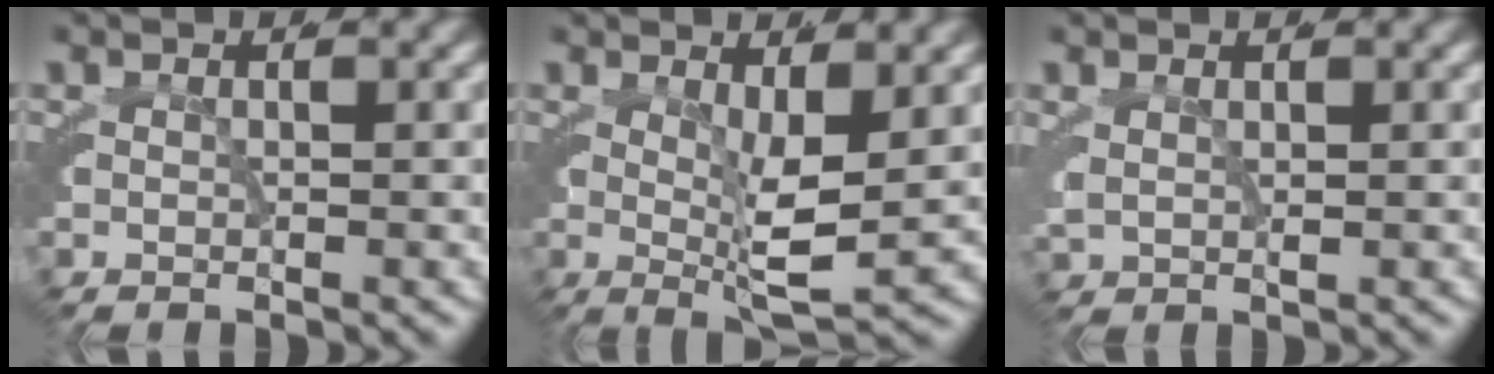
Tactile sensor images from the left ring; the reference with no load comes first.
{"total": 4.3, "force": [0.8, 0.5, 4.2], "torque": [-0.050, -0.016, 0.020]}
{"total": 1.1, "force": [0.9, 0.3, 0.6], "torque": [-0.017, -0.006, 0.026]}